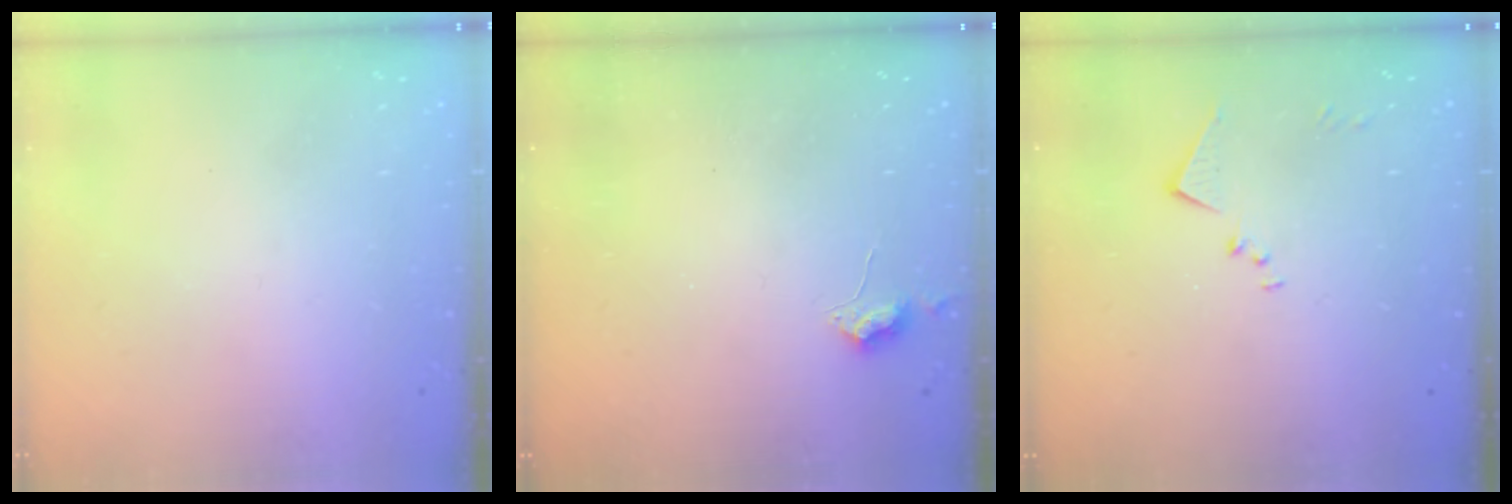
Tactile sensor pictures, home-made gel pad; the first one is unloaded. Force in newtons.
{"total": 5.1, "press": 5.0, "slide": 0.8}
{"total": 7.9, "press": 7.9, "slide": 0.5}